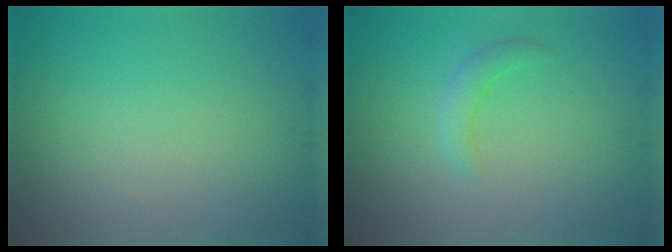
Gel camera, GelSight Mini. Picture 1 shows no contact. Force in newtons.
{"total": 1.6, "press": 1.6, "slide": 0.1}